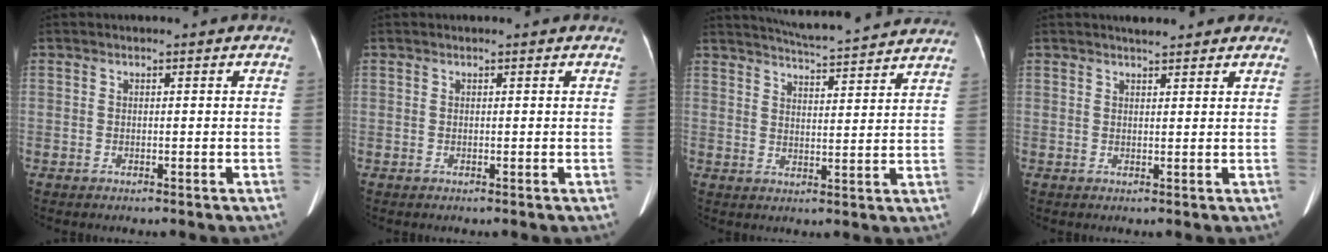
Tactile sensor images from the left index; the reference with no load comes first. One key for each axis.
{"total": 0.5, "fx": 0.5, "fy": 0.1, "fz": 0.1, "tx": -0.007, "ty": 0.004, "tz": 0.004}
{"total": 15.3, "fx": 14.3, "fy": 1.0, "fz": 5.3, "tx": -0.087, "ty": 0.012, "tz": 0.186}
{"total": 4.2, "fx": 3.7, "fy": 1.2, "fz": 1.7, "tx": -0.019, "ty": 0.016, "tz": 0.044}